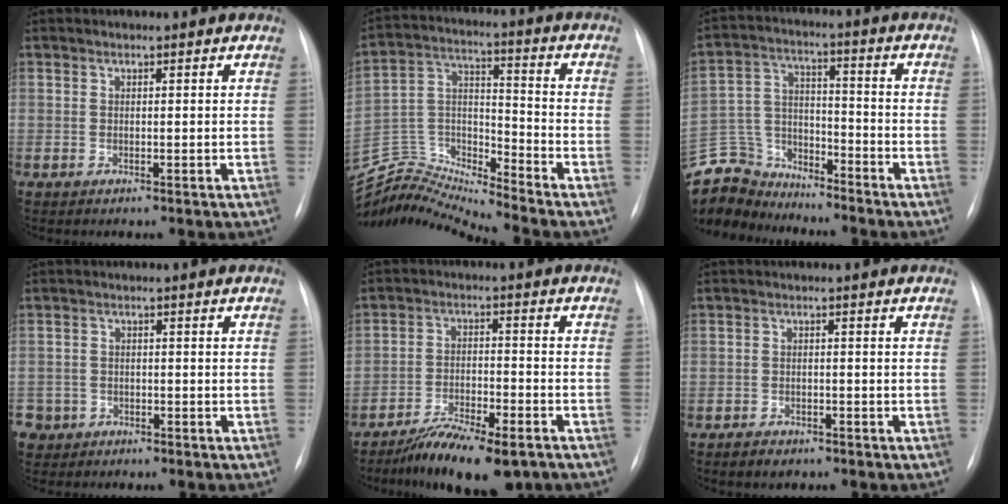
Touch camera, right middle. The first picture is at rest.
{"total": 14.5, "force": [-14.4, -1.7, 0.8], "torque": [-0.016, 0.046, -0.273]}
{"total": 12.8, "force": [-12.0, 4.1, 0.9], "torque": [-0.024, 0.033, -0.226]}
{"total": 4.4, "force": [-2.8, 3.4, -0.3], "torque": [0.003, 0.008, -0.049]}
{"total": 11.3, "force": [-8.5, 3.0, 6.8], "torque": [-0.107, -0.013, -0.140]}
{"total": 2.5, "force": [-1.9, 1.4, 0.7], "torque": [-0.017, 0.001, -0.025]}